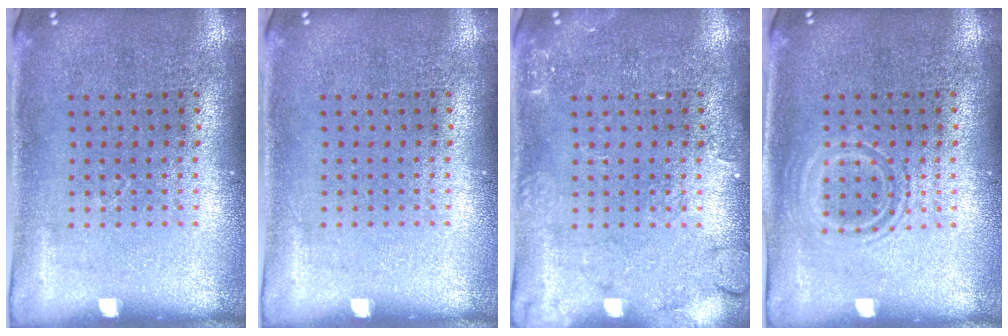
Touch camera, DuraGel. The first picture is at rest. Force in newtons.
{"total": 0.0}
{"total": 2.2, "press": 2.2, "slide": 0.4}
{"total": 1.0, "press": 1.0, "slide": 0.2}